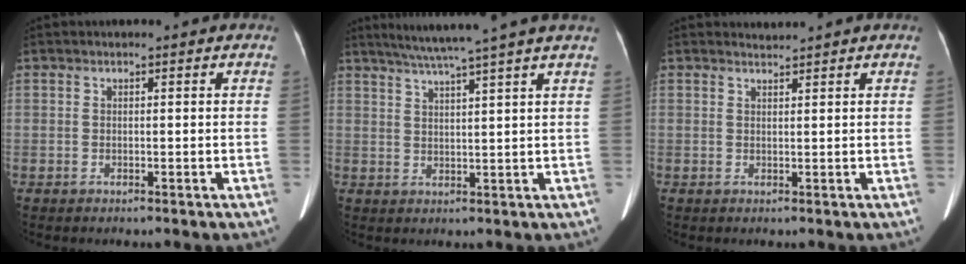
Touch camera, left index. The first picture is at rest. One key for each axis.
{"total": 9.9, "fx": 7.9, "fy": -2.2, "fz": 5.4, "tx": -0.086, "ty": 0.011, "tz": 0.110}
{"total": 0.9, "fx": 0.7, "fy": -0.3, "fz": -0.5, "tx": -0.002, "ty": -0.003, "tz": 0.015}